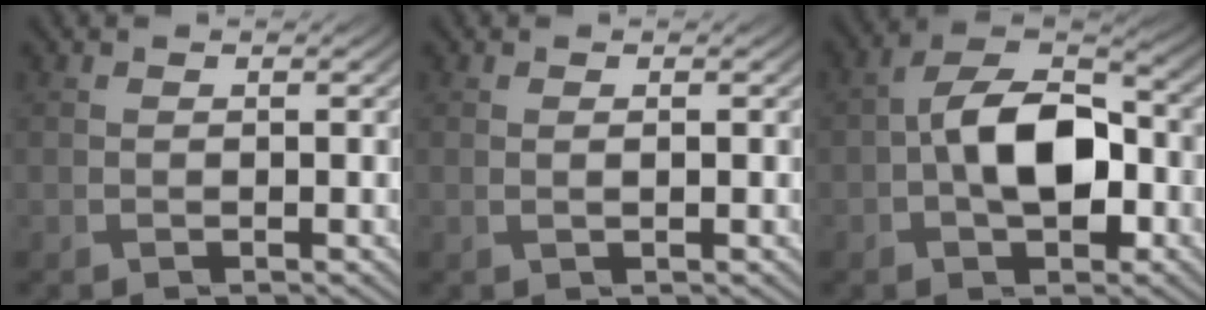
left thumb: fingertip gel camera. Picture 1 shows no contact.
{"total": 0.8, "force": [0.2, 0.1, 0.7], "torque": [-0.017, 0.003, 0.002]}
{"total": 10.1, "force": [-1.1, 5.9, 8.1], "torque": [-0.149, 0.007, -0.026]}